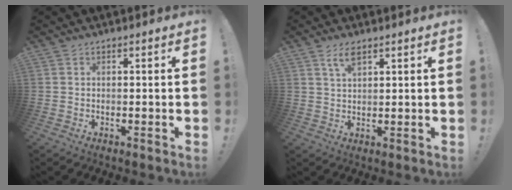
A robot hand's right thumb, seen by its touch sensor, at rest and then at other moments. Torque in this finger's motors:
{"motor_torque": [0.12, 0.52, 0.02, 0.01, 0.00]}